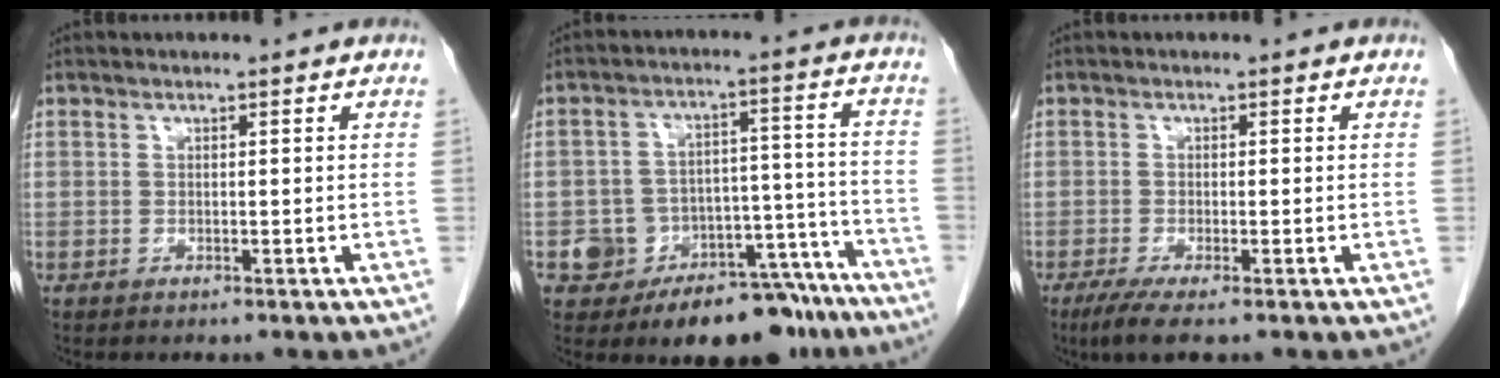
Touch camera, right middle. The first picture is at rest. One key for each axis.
{"total": 13.9, "fx": -10.5, "fy": 7.3, "fz": 5.5, "tx": -0.038, "ty": 0.057, "tz": -0.149}
{"total": 3.7, "fx": -2.3, "fy": 0.4, "fz": 2.8, "tx": -0.054, "ty": -0.012, "tz": -0.043}